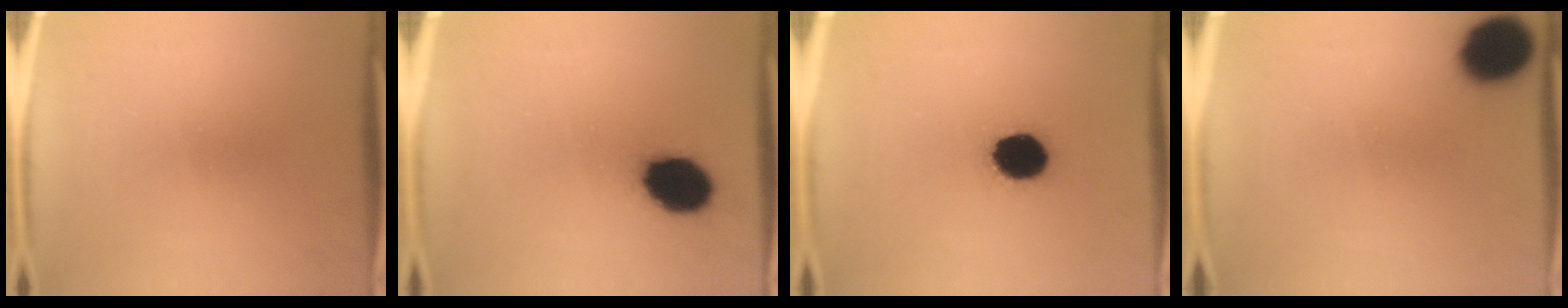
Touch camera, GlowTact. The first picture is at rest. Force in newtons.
{"total": 12.5}
{"total": 11.8}
{"total": 13.7}